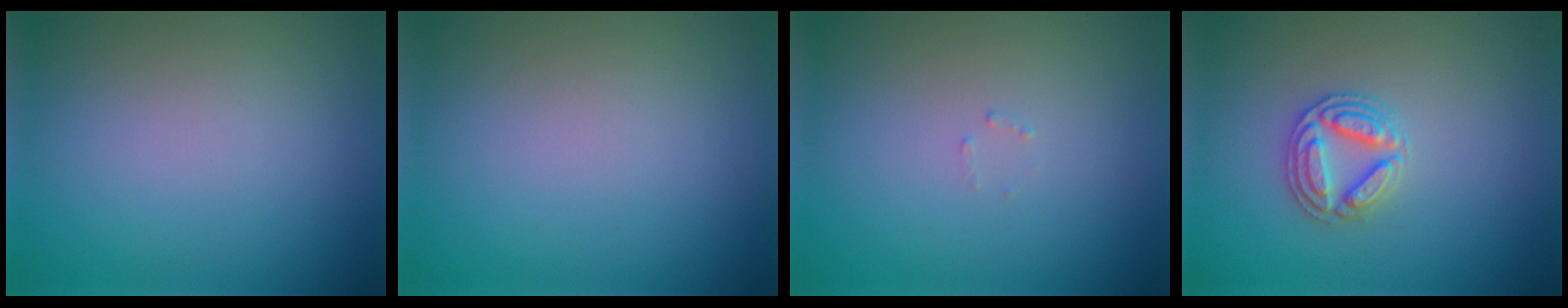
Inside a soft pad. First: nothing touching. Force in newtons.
{"total": 0.0}
{"total": 0.6, "press": 0.6, "slide": 0.1}
{"total": 2.9, "press": 2.9, "slide": 0.2}